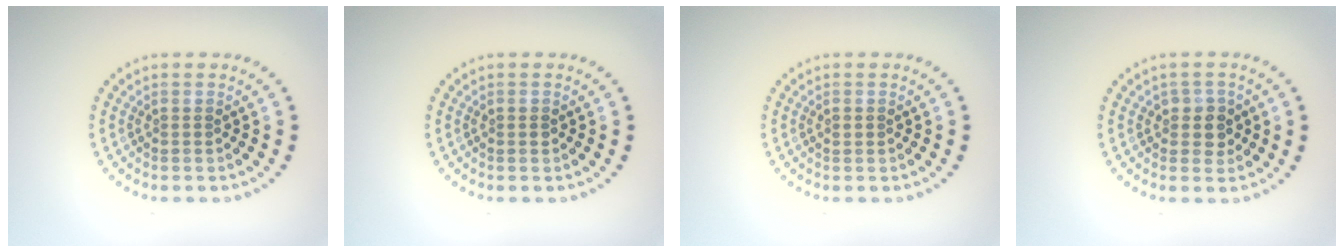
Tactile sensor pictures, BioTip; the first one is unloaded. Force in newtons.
{"total": 0.7, "press": 0.7, "slide": 0.1}
{"total": 0.9, "press": 0.9, "slide": 0.0}
{"total": 2.1, "press": 1.9, "slide": 0.9}